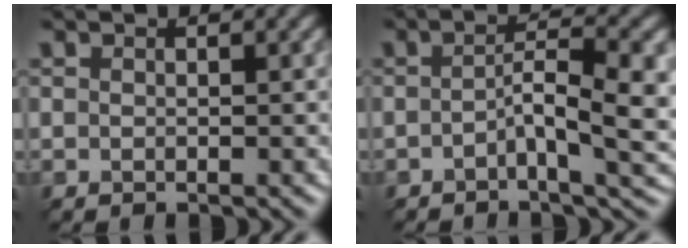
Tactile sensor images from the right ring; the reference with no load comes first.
{"total": 5.6, "force": [-1.4, 0.6, 5.4], "torque": [-0.100, 0.005, -0.019]}